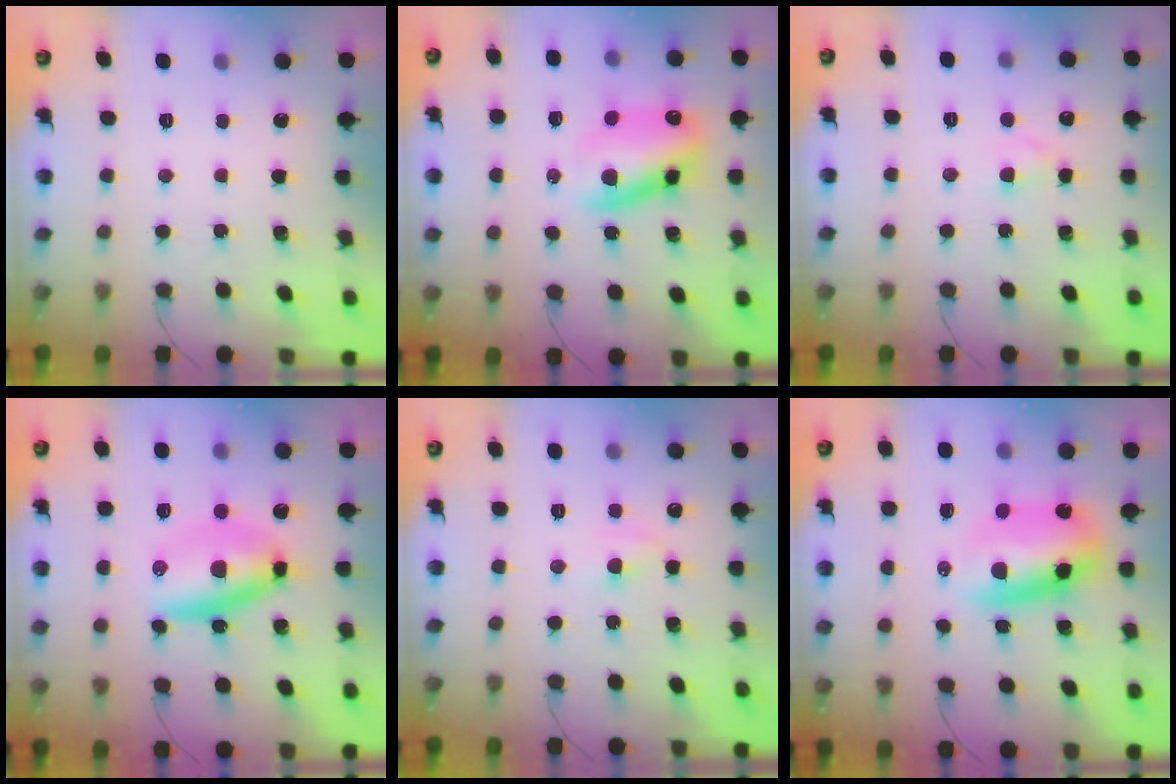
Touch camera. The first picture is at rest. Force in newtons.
{"total": 11.3, "press": 10.9, "slide": 3.3}
{"total": 2.1, "press": 1.9, "slide": 0.9}
{"total": 7.5, "press": 7.2, "slide": 2.1}
{"total": 4.2, "press": 4.0, "slide": 1.3}
{"total": 10.0, "press": 9.7, "slide": 2.4}